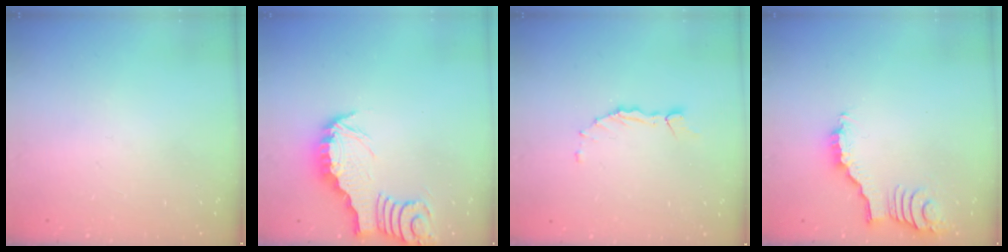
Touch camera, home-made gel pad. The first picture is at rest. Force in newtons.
{"total": 3.3, "press": 3.2, "slide": 0.3}
{"total": 2.1, "press": 2.0, "slide": 0.3}
{"total": 3.0, "press": 3.0, "slide": 0.4}